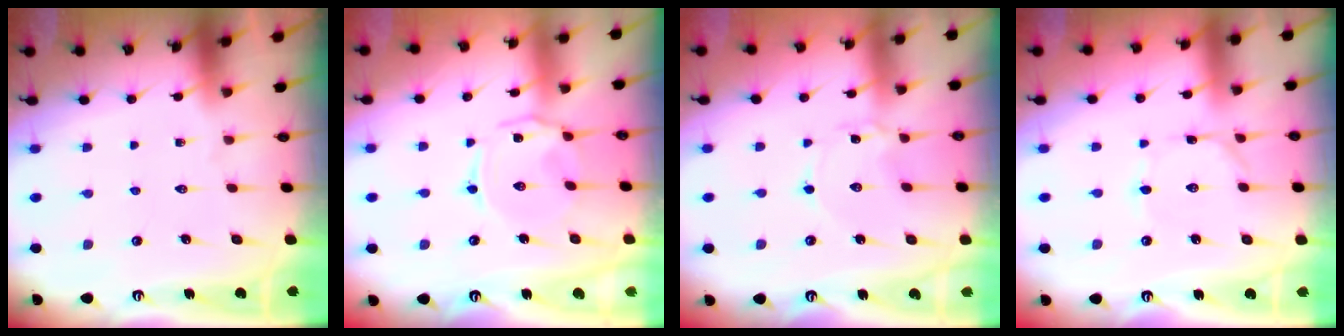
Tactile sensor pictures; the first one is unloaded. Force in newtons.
{"total": 2.9, "press": 2.9, "slide": 0.5}
{"total": 1.4, "press": 1.4, "slide": 0.1}
{"total": 0.6, "press": 0.6, "slide": 0.0}